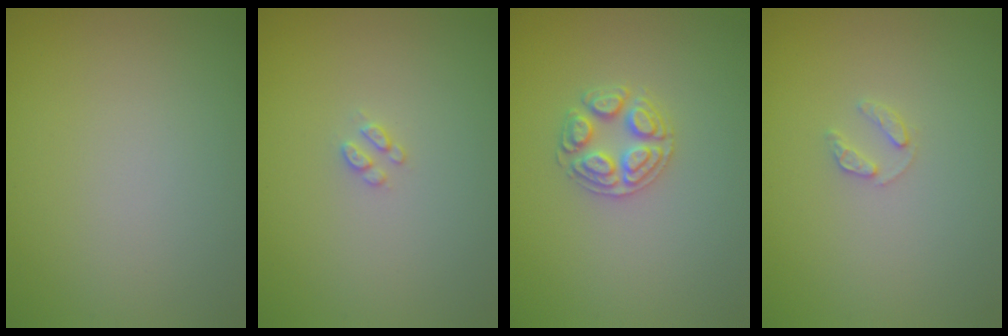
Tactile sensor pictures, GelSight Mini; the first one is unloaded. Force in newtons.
{"total": 1.0, "press": 0.9, "slide": 0.2}
{"total": 2.6, "press": 2.6, "slide": 0.2}
{"total": 1.1, "press": 1.1, "slide": 0.2}